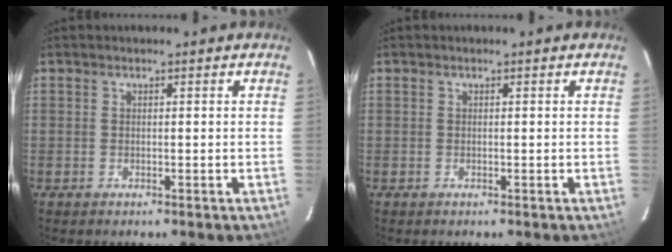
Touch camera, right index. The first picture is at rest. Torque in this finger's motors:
{"motor_torque": [-0.03, 0.03, 0.00, 0.01]}